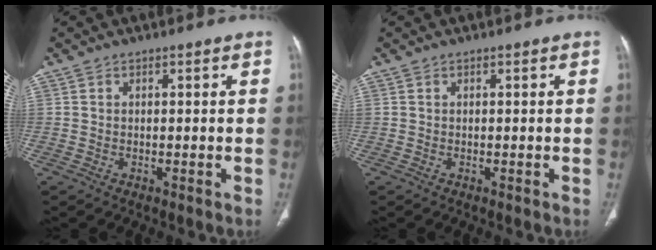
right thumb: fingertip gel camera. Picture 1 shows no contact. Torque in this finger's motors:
{"motor_torque": [0.25, 1.26, 0.68, 0.62, 0.19]}